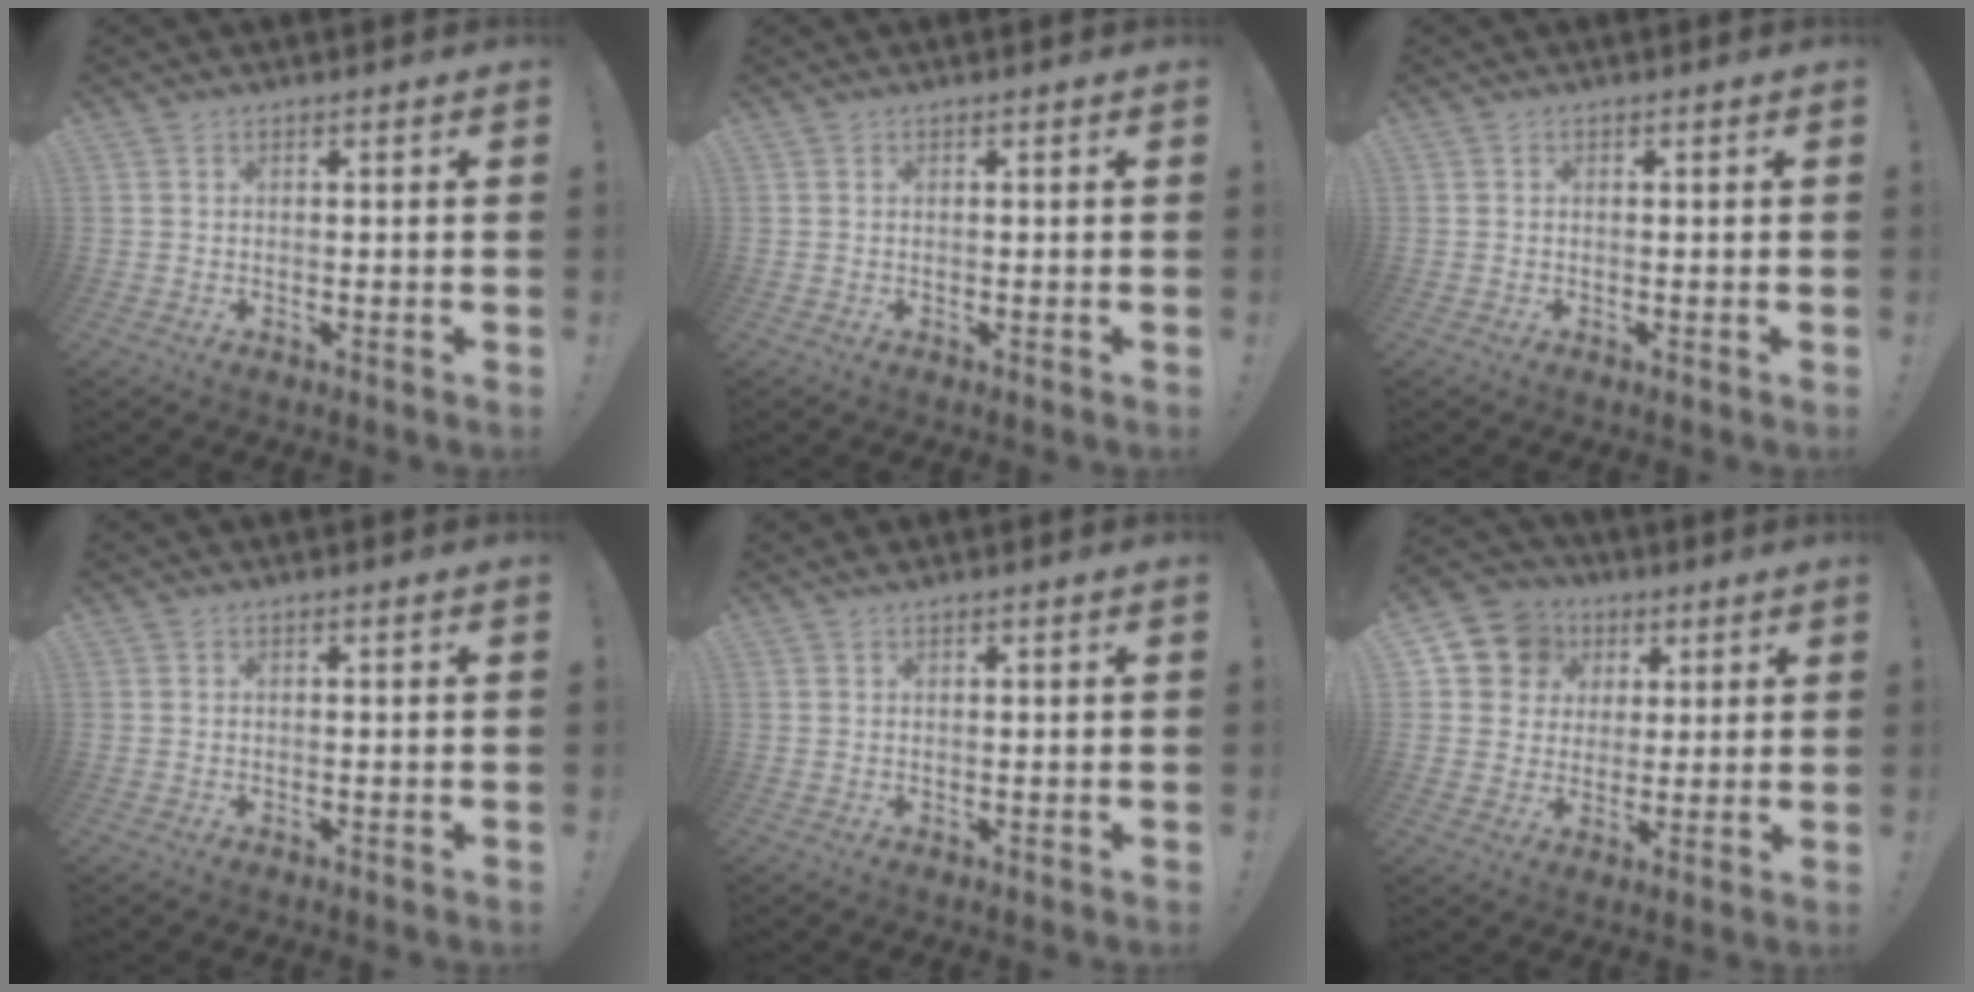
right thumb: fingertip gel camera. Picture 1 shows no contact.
{"total": 0.0}
{"total": 0.0}
{"total": 0.0}
{"total": 1.0, "force": [0.9, -0.1, 0.4], "torque": [-0.008, 0.001, 0.016]}
{"total": 10.1, "force": [3.4, 9.2, 2.5], "torque": [-0.035, -0.013, 0.073]}